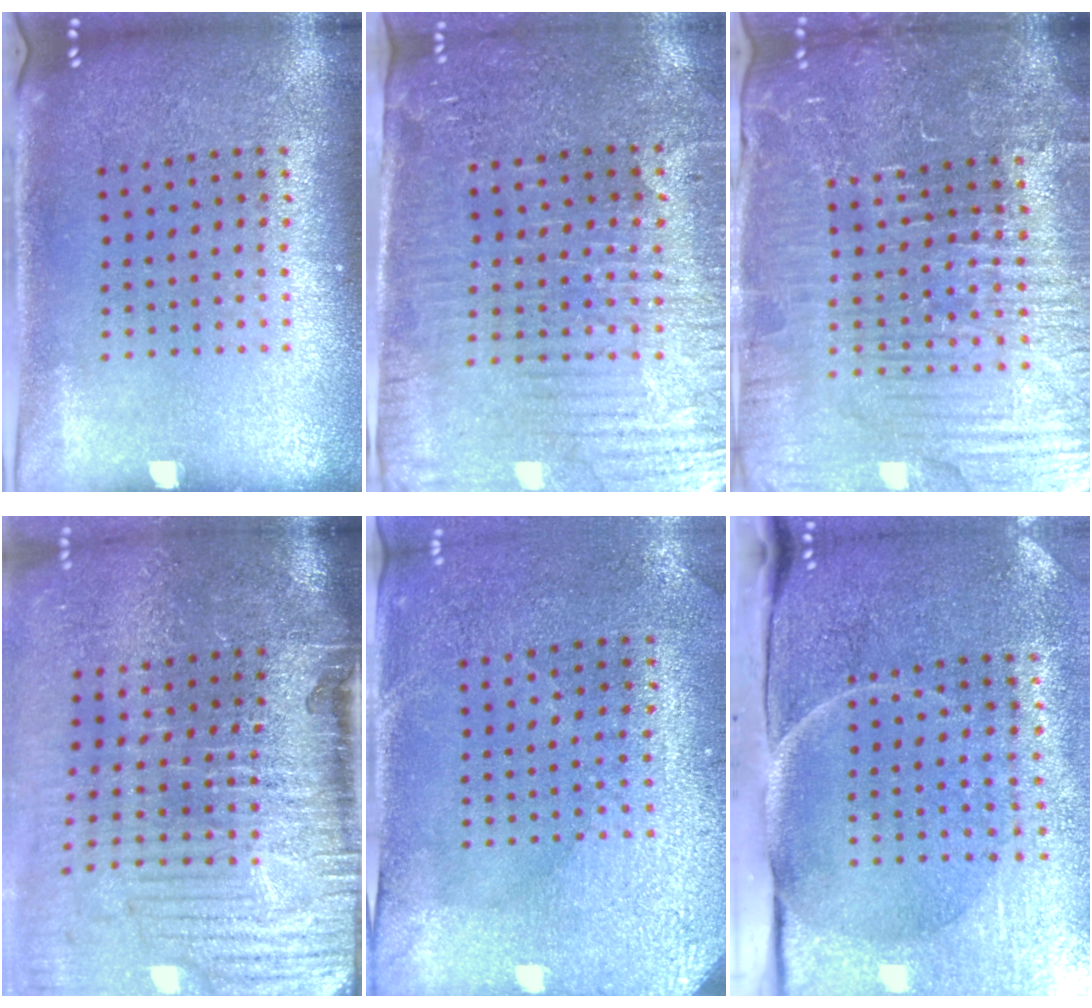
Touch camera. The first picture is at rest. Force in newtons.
{"total": 3.7, "press": 3.5, "slide": 1.2}
{"total": 5.7, "press": 5.3, "slide": 2.2}
{"total": 5.4, "press": 4.4, "slide": 3.1}
{"total": 3.0, "press": 2.6, "slide": 1.4}
{"total": 5.1, "press": 4.1, "slide": 3.0}